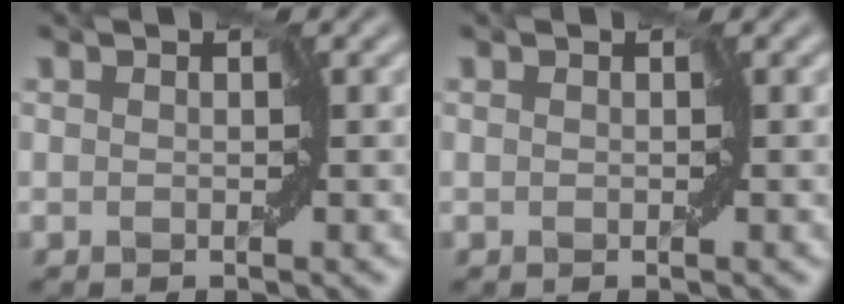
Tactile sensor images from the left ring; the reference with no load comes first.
{"total": 0.0}